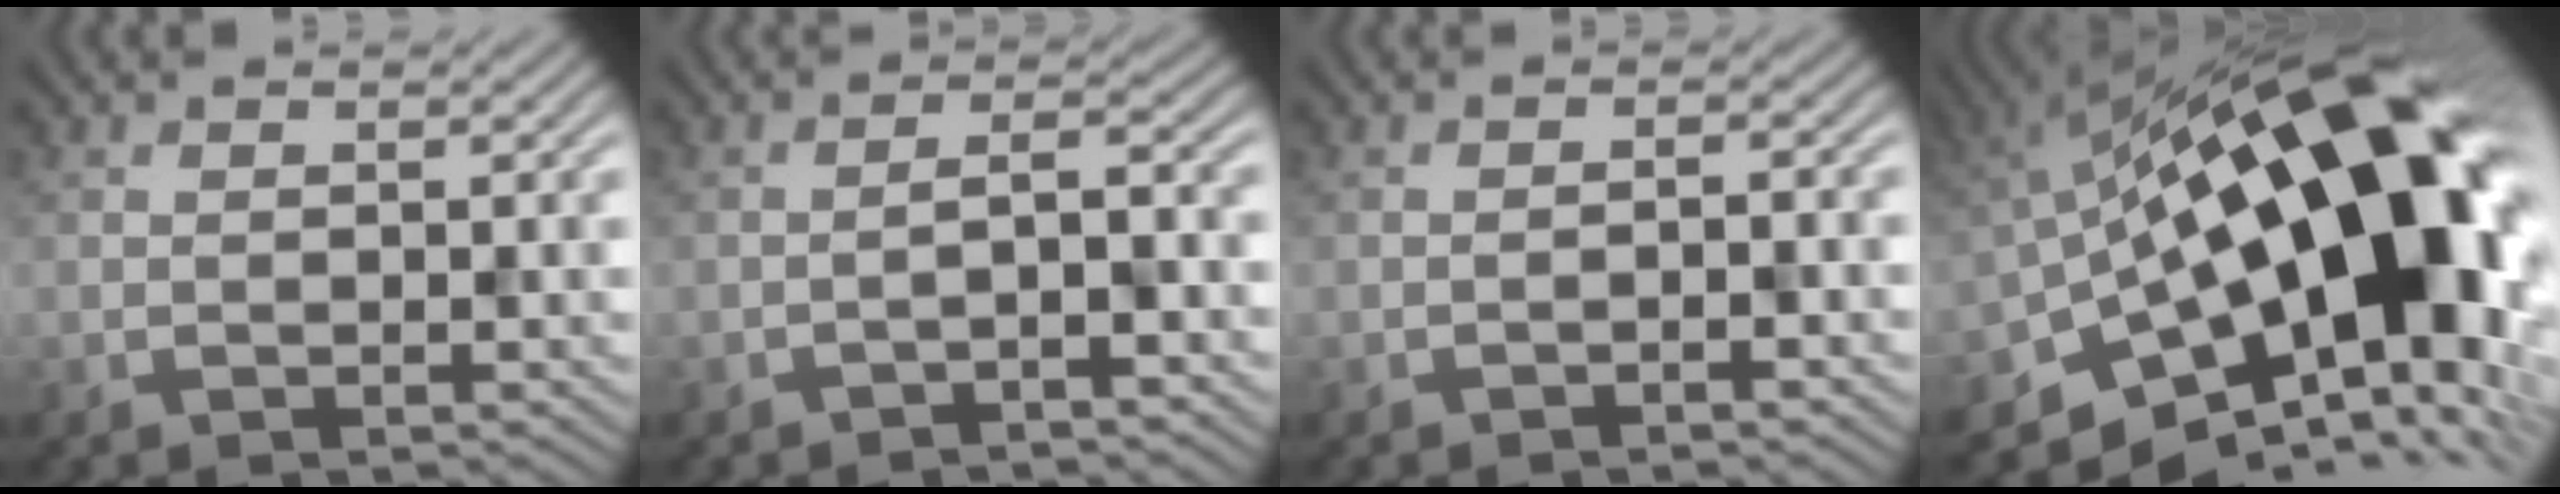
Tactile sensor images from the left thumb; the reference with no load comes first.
{"total": 2.4, "force": [-1.8, 0.4, 1.6], "torque": [-0.027, 0.012, -0.038]}
{"total": 1.1, "force": [-0.9, 0.2, 0.6], "torque": [-0.009, 0.004, -0.017]}
{"total": 20.4, "force": [-3.1, 10.1, 17.5], "torque": [-0.269, -0.001, -0.054]}